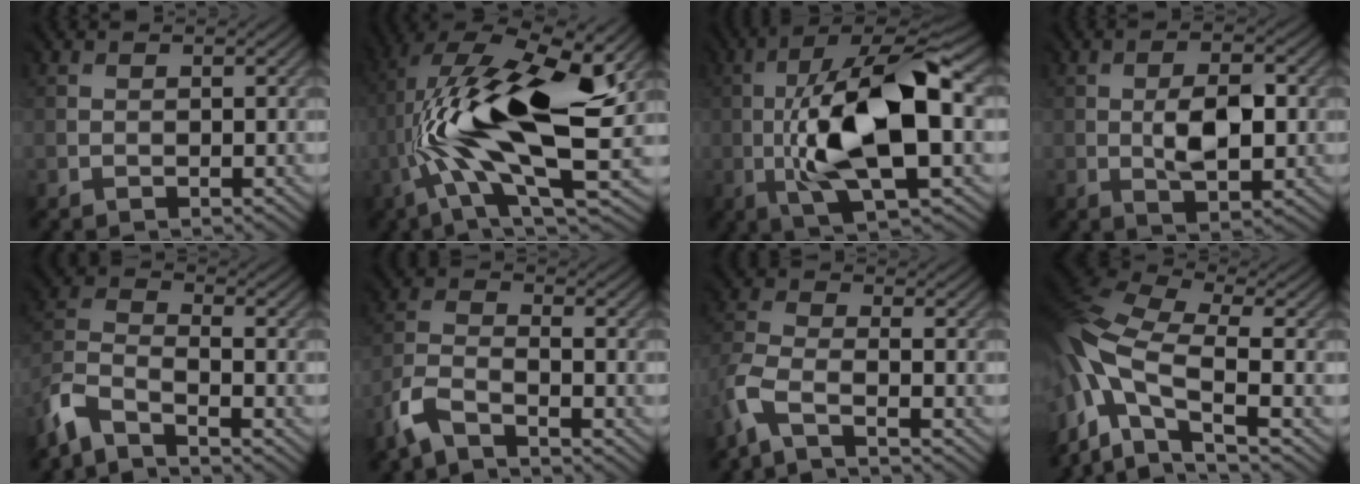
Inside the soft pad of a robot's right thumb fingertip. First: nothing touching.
{"total": 17.7, "force": [1.8, 6.6, 16.3], "torque": [-0.305, 0.025, 0.032]}
{"total": 12.9, "force": [-1.0, 4.4, 12.0], "torque": [-0.223, 0.014, -0.021]}
{"total": 4.4, "force": [-0.3, 2.0, 3.9], "torque": [-0.071, 0.001, -0.004]}
{"total": 6.0, "force": [-4.9, 2.0, 2.7], "torque": [-0.065, -0.005, -0.114]}
{"total": 4.6, "force": [-3.8, 1.4, 2.2], "torque": [-0.057, -0.005, -0.089]}
{"total": 4.5, "force": [-3.4, 1.2, 2.7], "torque": [-0.067, -0.002, -0.084]}
{"total": 14.1, "force": [-3.4, 8.0, 11.1], "torque": [-0.282, -0.011, -0.060]}